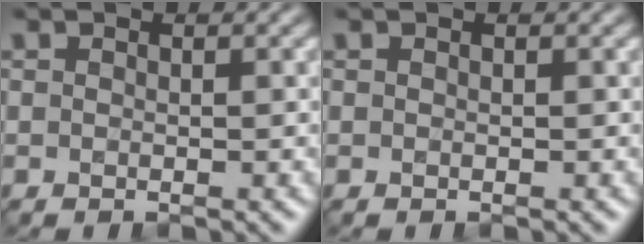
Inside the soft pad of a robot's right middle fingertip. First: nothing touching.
{"total": 0.0}